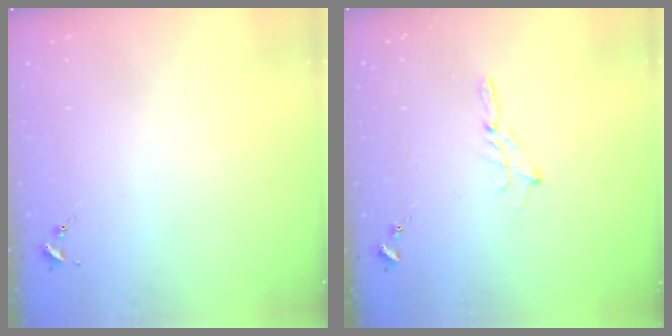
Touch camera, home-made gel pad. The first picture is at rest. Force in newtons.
{"total": 2.3, "press": 2.3, "slide": 0.2}